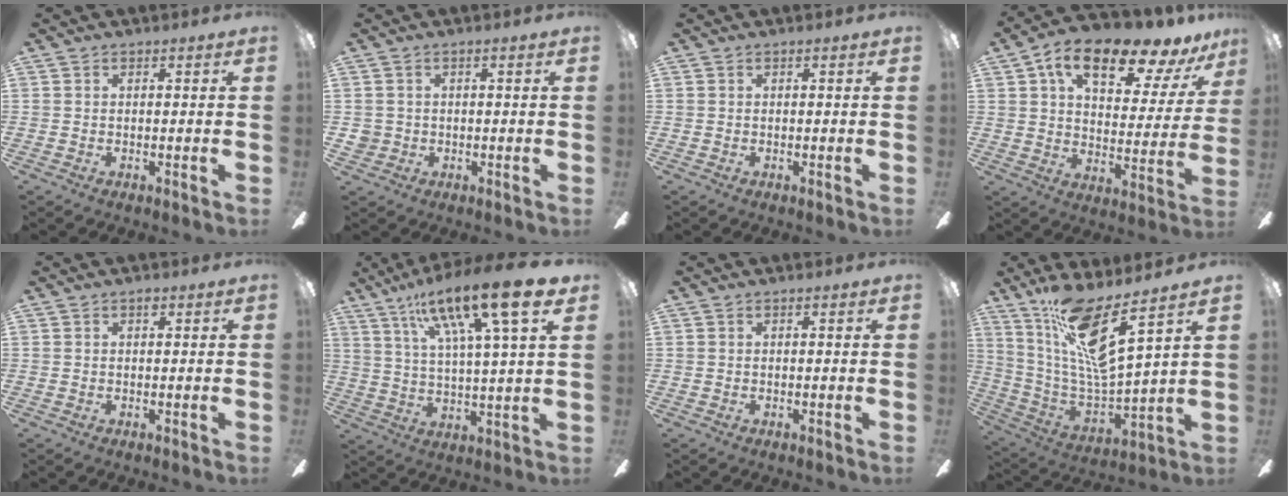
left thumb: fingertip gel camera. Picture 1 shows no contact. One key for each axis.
{"total": 2.4, "fx": -0.3, "fy": 2.3, "fz": 0.7, "tx": -0.014, "ty": 0.005, "tz": -0.006}
{"total": 0.0}
{"total": 17.6, "fx": 11.9, "fy": 7.1, "fz": 10.9, "tx": -0.175, "ty": -0.068, "tz": 0.197}
{"total": 0.9, "fx": 0.5, "fy": 0.4, "fz": 0.6, "tx": -0.004, "ty": 0.000, "tz": 0.007}
{"total": 18.9, "fx": 11.8, "fy": 3.3, "fz": 14.4, "tx": -0.247, "ty": -0.058, "tz": 0.181}
{"total": 0.0}
{"total": 16.1, "fx": 10.8, "fy": 2.8, "fz": 11.6, "tx": -0.240, "ty": -0.071, "tz": 0.180}